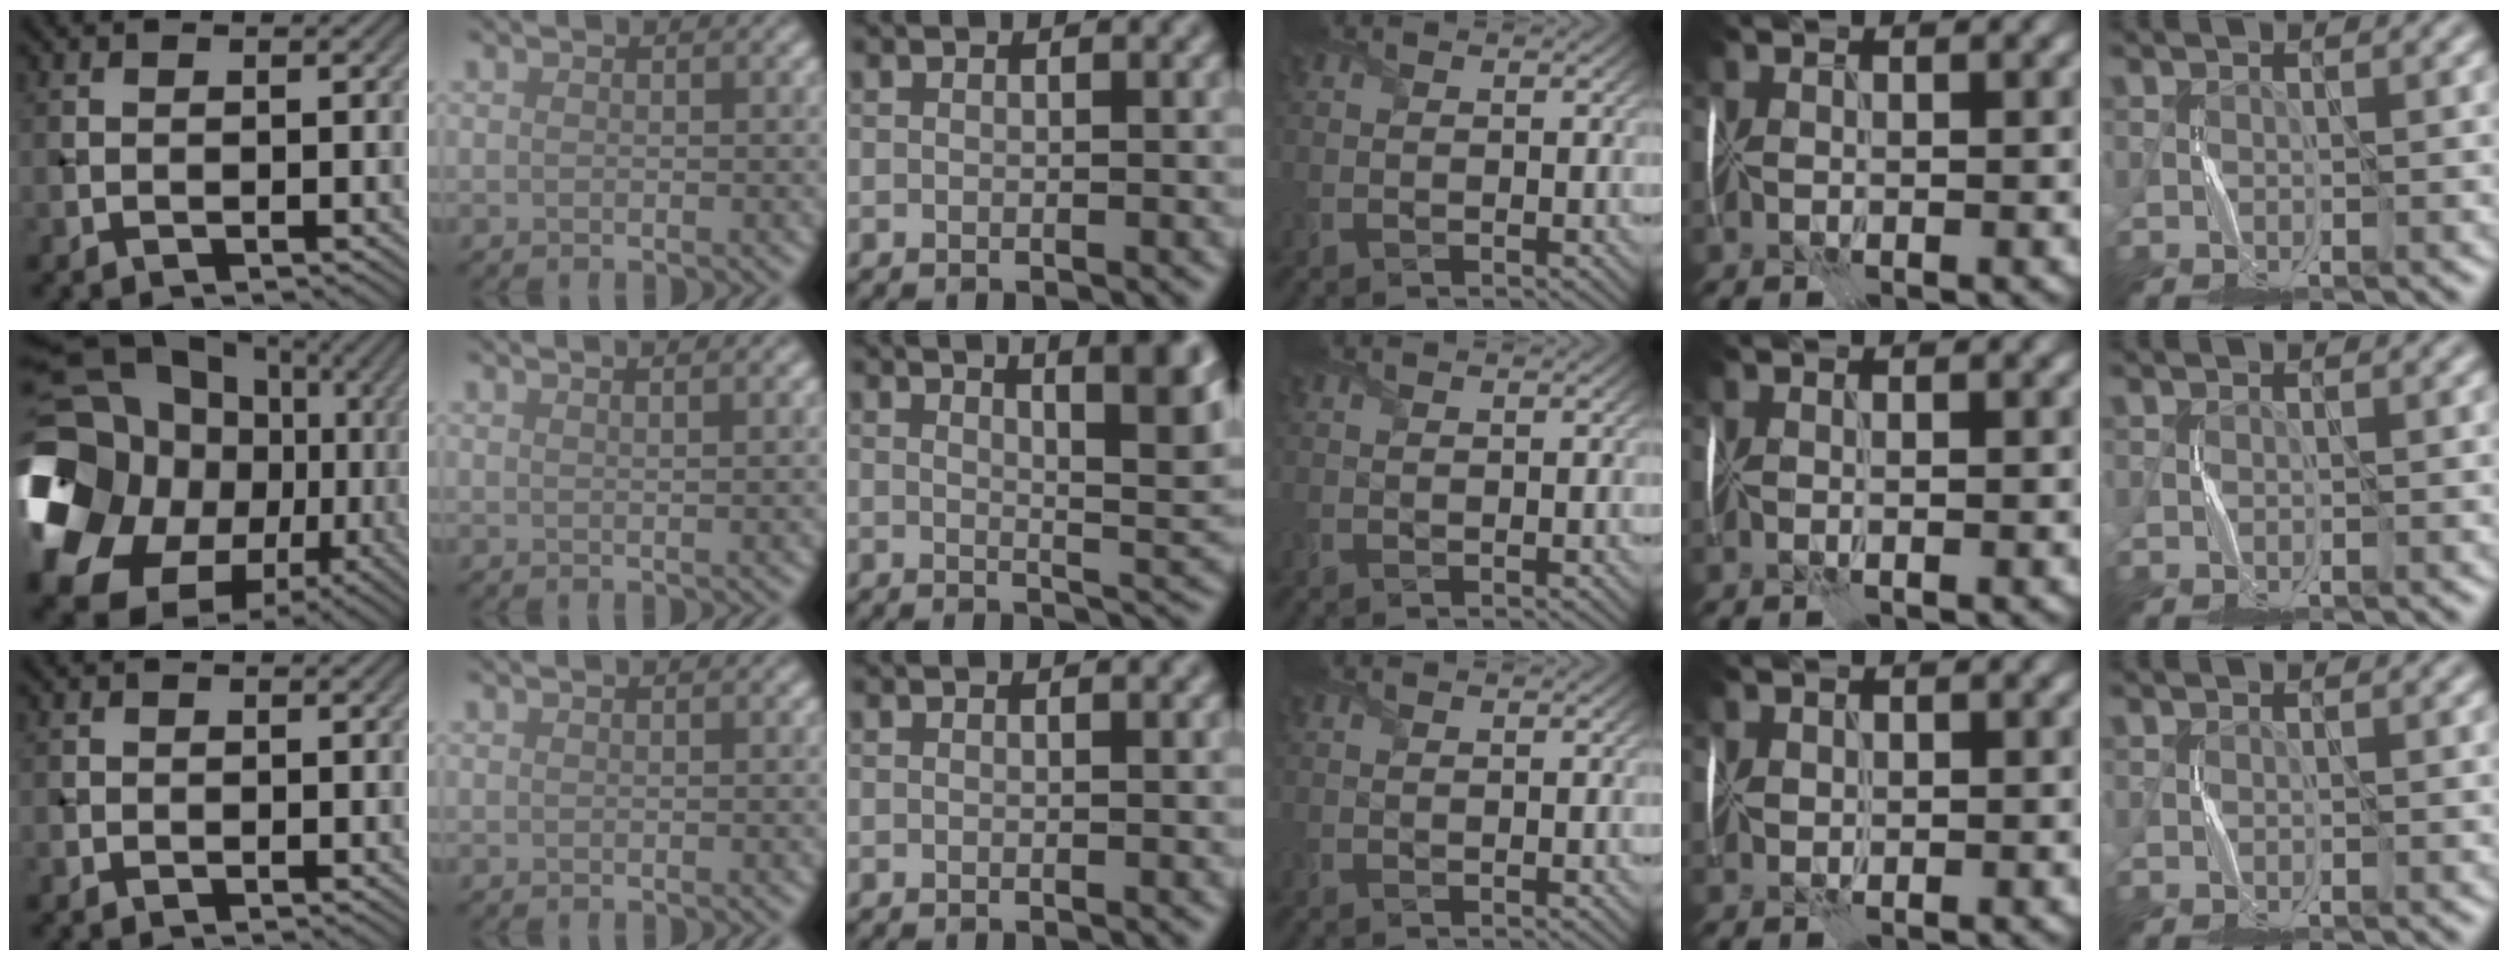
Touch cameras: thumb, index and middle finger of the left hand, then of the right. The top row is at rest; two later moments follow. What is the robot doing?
{"motion": "fold", "object": "memory foam"}